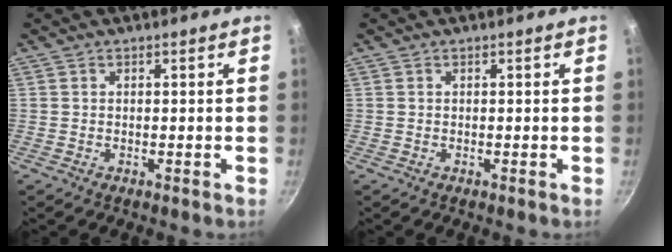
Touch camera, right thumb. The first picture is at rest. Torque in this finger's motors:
{"motor_torque": [0.00, 0.00, 0.02, 0.02, 0.00]}